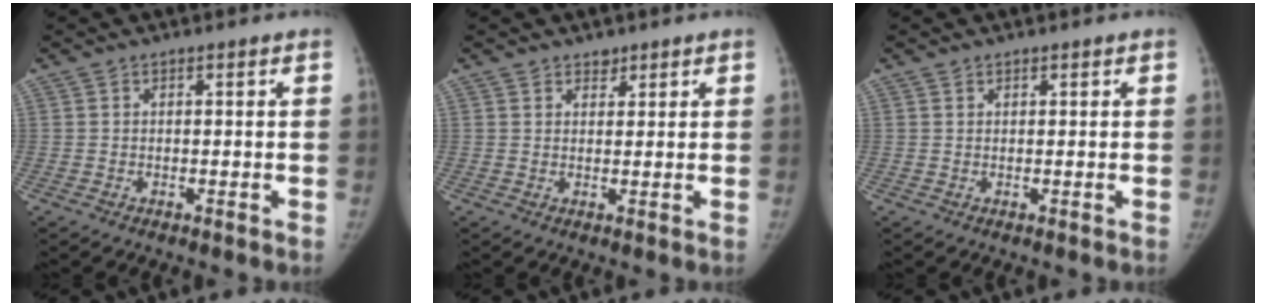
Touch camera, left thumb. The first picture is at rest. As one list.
[{"total": 1.8, "force": [1.4, 1.2, 0.2], "torque": [0.013, -0.008, 0.017]}, {"total": 0.6, "force": [0.5, 0.3, 0.1], "torque": [0.002, -0.003, 0.007]}]